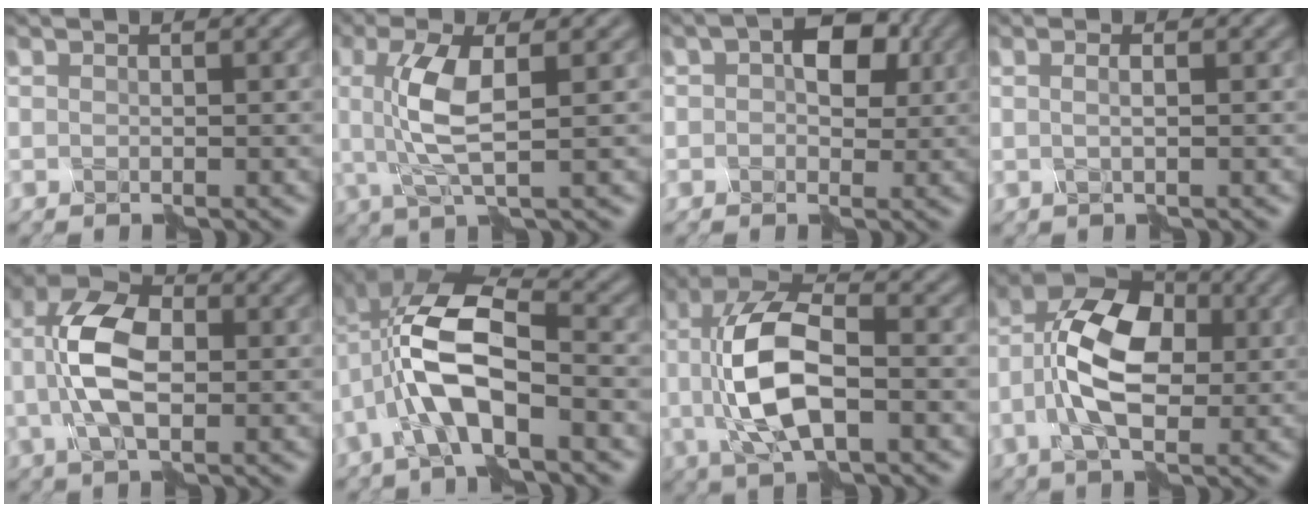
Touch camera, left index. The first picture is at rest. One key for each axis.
{"total": 4.7, "fx": 0.4, "fy": 1.0, "fz": 4.5, "tx": -0.112, "ty": 0.004, "tz": 0.013}
{"total": 5.3, "fx": 0.9, "fy": 3.4, "fz": 4.0, "tx": -0.052, "ty": 0.006, "tz": 0.010}
{"total": 1.5, "fx": 0.4, "fy": 0.4, "fz": 1.4, "tx": -0.013, "ty": 0.007, "tz": -0.008}
{"total": 6.6, "fx": -0.1, "fy": 3.3, "fz": 5.7, "tx": -0.123, "ty": 0.014, "tz": -0.011}
{"total": 8.2, "fx": -2.3, "fy": 3.2, "fz": 7.2, "tx": -0.158, "ty": 0.017, "tz": -0.046}
{"total": 7.7, "fx": -0.3, "fy": 3.0, "fz": 7.1, "tx": -0.153, "ty": 0.012, "tz": -0.011}
{"total": 8.3, "fx": -0.7, "fy": 4.6, "fz": 7.0, "tx": -0.143, "ty": 0.018, "tz": -0.020}